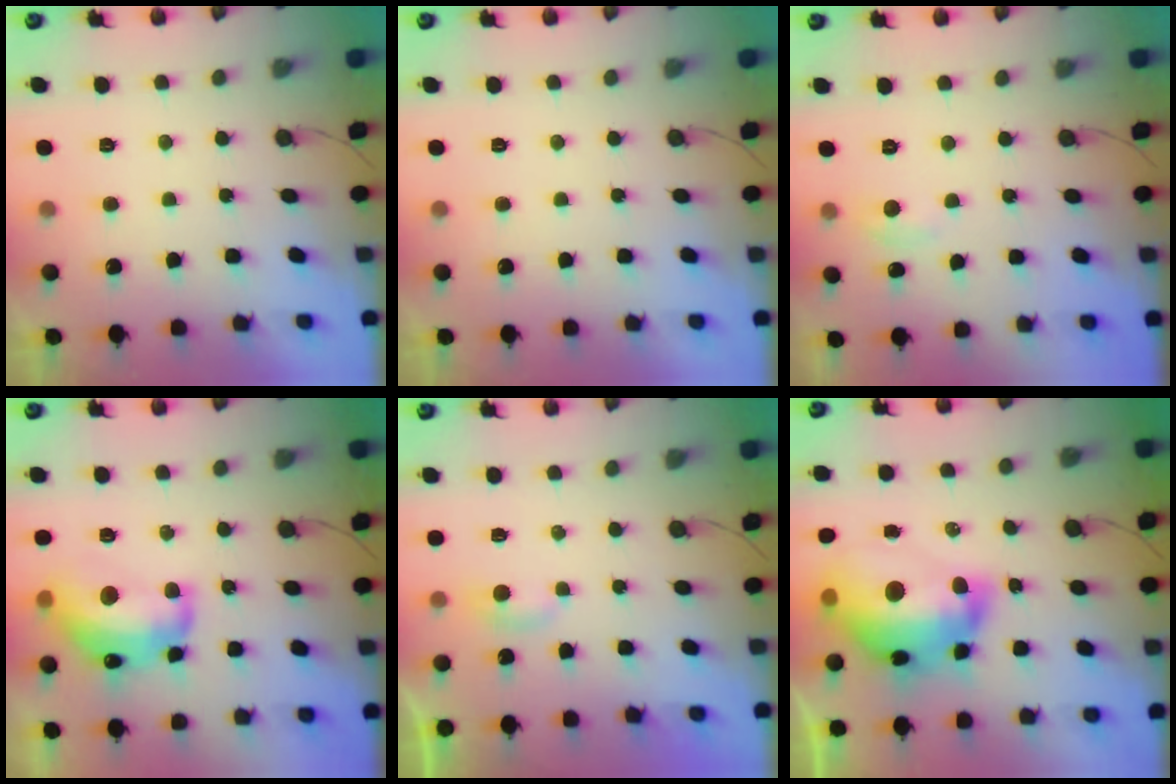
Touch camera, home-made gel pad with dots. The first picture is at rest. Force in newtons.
{"total": 0.0}
{"total": 2.3, "press": 2.3, "slide": 0.3}
{"total": 15.5, "press": 15.5, "slide": 0.9}
{"total": 2.7, "press": 2.7, "slide": 0.3}
{"total": 20.2, "press": 20.1, "slide": 2.3}